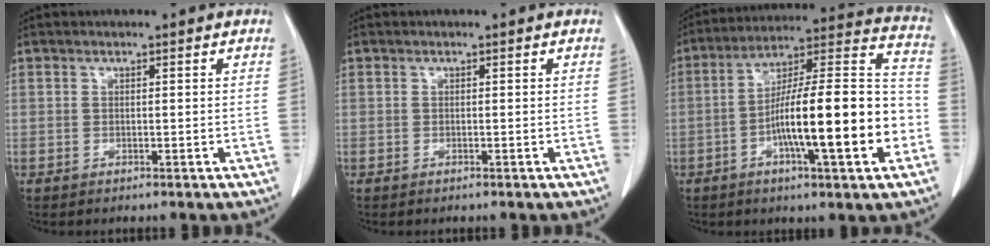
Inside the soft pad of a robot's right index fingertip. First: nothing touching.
{"total": 0.0}
{"total": 20.0, "force": [-5.3, 2.2, 19.2], "torque": [-0.288, 0.015, -0.080]}